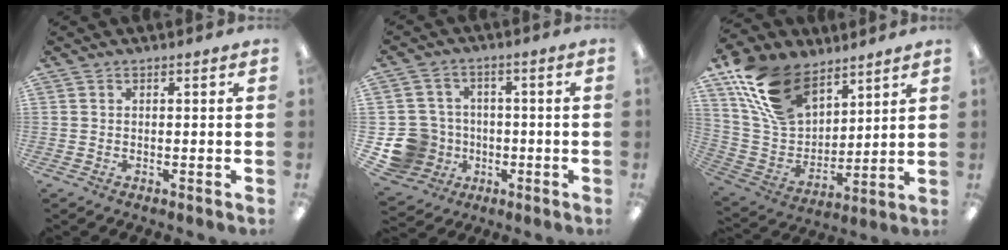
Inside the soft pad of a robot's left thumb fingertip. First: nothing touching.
{"total": 11.1, "force": [-3.5, 10.0, 3.1], "torque": [-0.102, 0.032, -0.054]}
{"total": 19.0, "force": [12.3, 11.0, 9.4], "torque": [-0.199, -0.048, 0.236]}